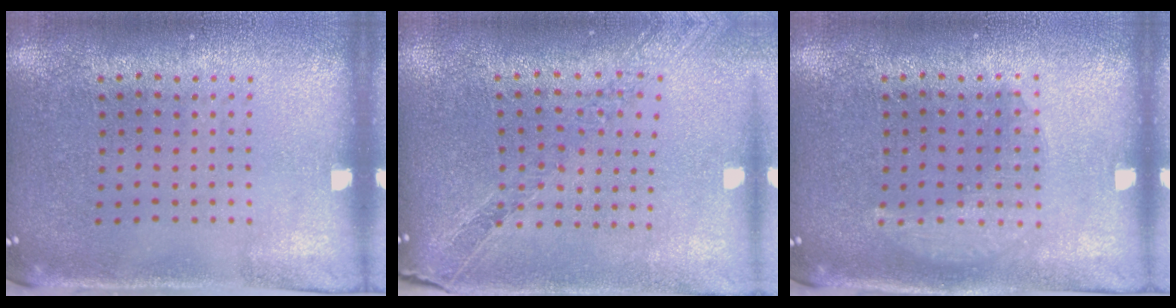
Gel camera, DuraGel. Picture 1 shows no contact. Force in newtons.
{"total": 1.1, "press": 1.1, "slide": 0.1}
{"total": 1.8, "press": 1.8, "slide": 0.2}